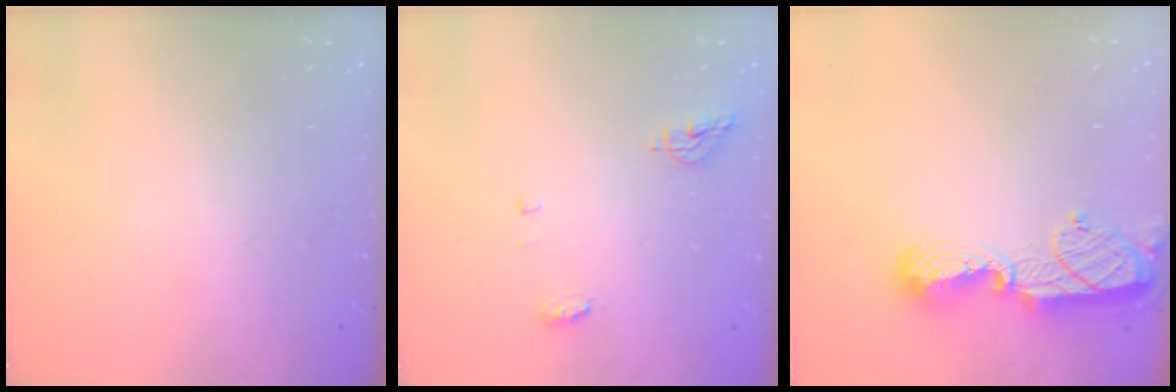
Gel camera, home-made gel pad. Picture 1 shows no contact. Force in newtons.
{"total": 9.0, "press": 5.9, "slide": 6.9}
{"total": 13.8, "press": 13.8, "slide": 1.5}